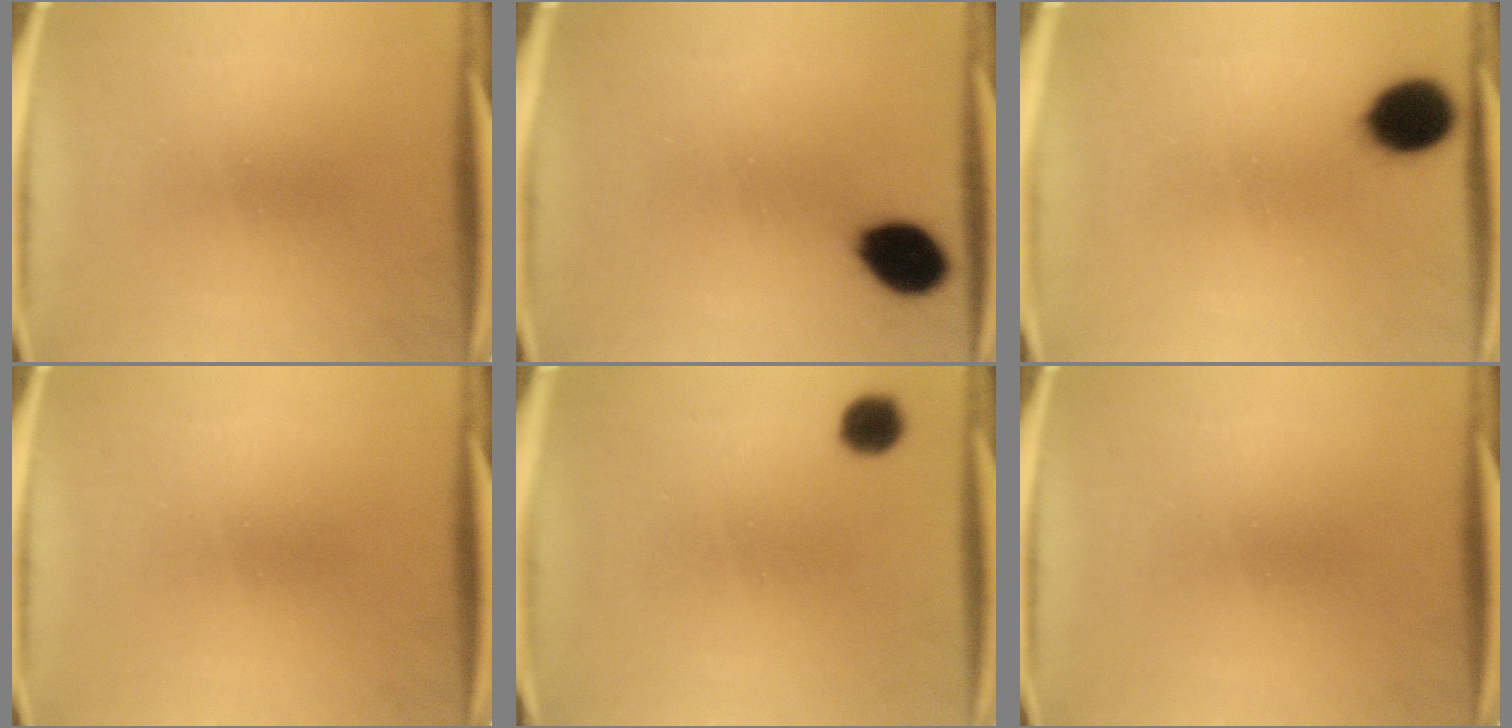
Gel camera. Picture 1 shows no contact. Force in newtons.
{"total": 9.8}
{"total": 10.2}
{"total": 0.0}
{"total": 4.2}
{"total": 0.0}